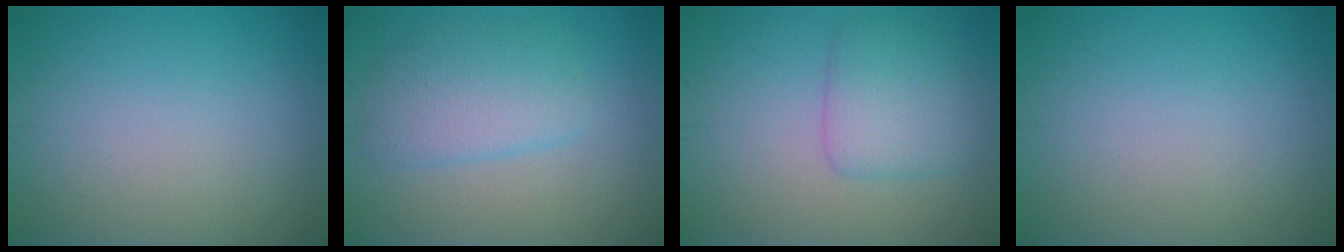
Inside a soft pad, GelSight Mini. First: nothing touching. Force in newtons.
{"total": 3.9, "press": 3.9, "slide": 0.1}
{"total": 3.4, "press": 3.4, "slide": 0.1}
{"total": 0.0}